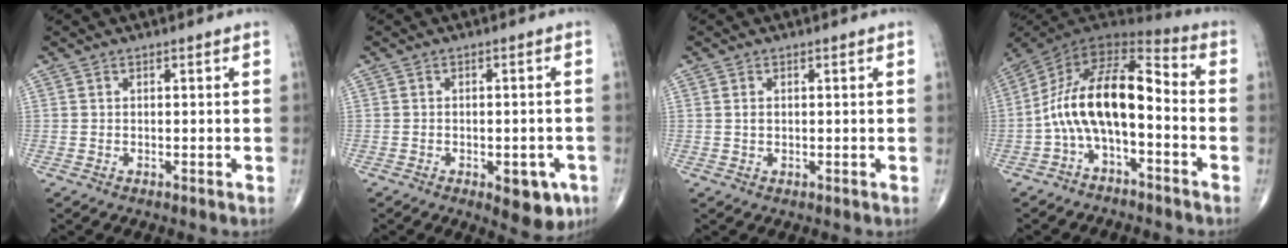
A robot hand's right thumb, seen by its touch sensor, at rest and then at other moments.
{"total": 7.1, "force": [-3.1, 3.3, 5.4], "torque": [-0.048, 0.010, -0.031]}
{"total": 1.0, "force": [0.2, 0.6, 0.8], "torque": [-0.015, -0.001, 0.005]}
{"total": 15.2, "force": [-3.0, 6.9, 13.2], "torque": [-0.225, 0.081, -0.066]}